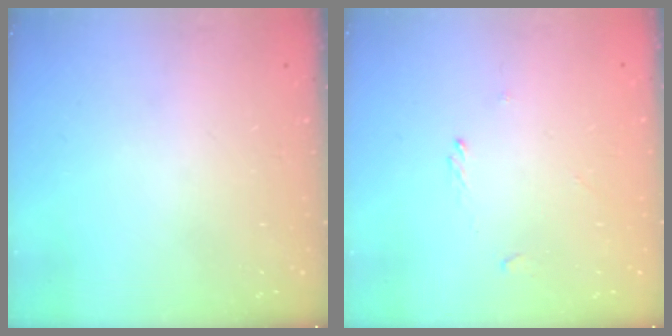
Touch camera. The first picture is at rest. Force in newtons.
{"total": 0.7, "press": 0.5, "slide": 0.4}